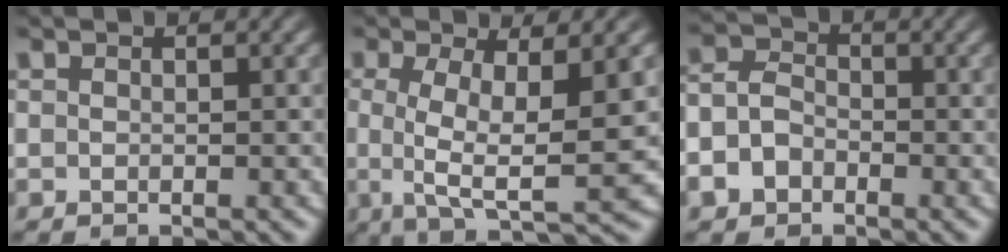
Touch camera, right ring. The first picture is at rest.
{"total": 8.1, "force": [-0.3, 3.0, 7.6], "torque": [-0.123, -0.023, 0.005]}
{"total": 5.9, "force": [-1.5, 5.1, 2.5], "torque": [-0.067, -0.019, -0.027]}